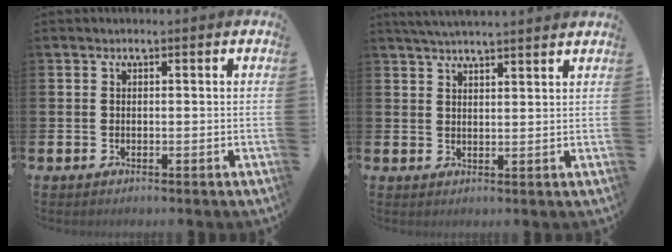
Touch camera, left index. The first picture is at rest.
{"total": 3.7, "force": [3.7, -0.2, 0.7], "torque": [-0.021, -0.010, 0.067]}